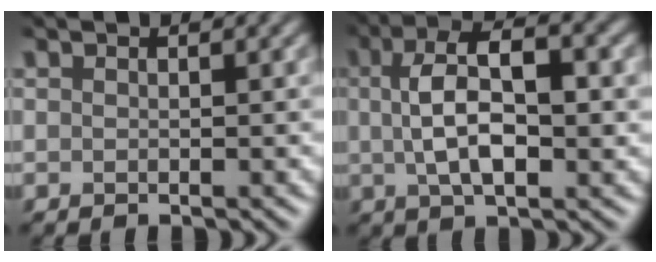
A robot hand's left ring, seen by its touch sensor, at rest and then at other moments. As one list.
[{"total": 7.3, "force": [0.6, 2.9, 6.6], "torque": [-0.122, 0.011, 0.008]}]